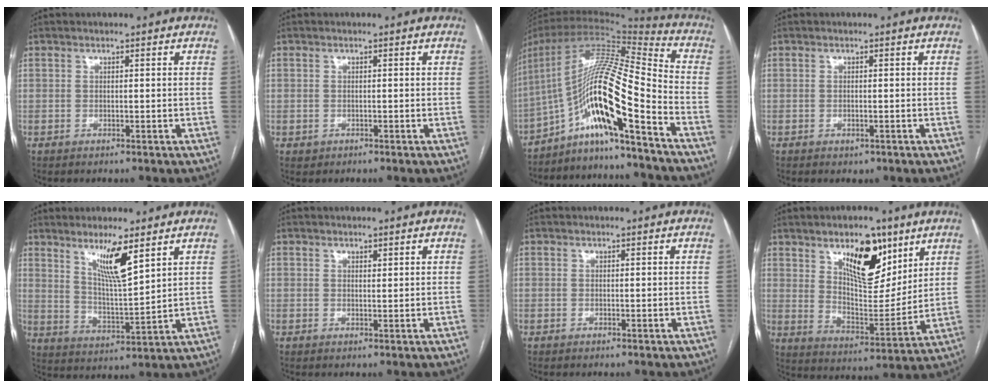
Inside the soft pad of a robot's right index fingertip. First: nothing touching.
{"total": 0.9, "force": [-0.4, 0.9, 0.0], "torque": [-0.002, 0.004, -0.003]}
{"total": 17.8, "force": [-9.8, 0.3, 14.9], "torque": [-0.280, 0.022, -0.173]}
{"total": 0.9, "force": [-0.4, 0.5, 0.6], "torque": [-0.011, -0.002, 0.000]}
{"total": 8.2, "force": [5.0, 0.4, 6.5], "torque": [-0.119, -0.016, 0.095]}
{"total": 0.6, "force": [0.5, 0.2, 0.3], "torque": [-0.006, -0.003, 0.008]}
{"total": 0.0}
{"total": 13.2, "force": [7.5, 5.2, 9.5], "torque": [-0.148, -0.002, 0.133]}